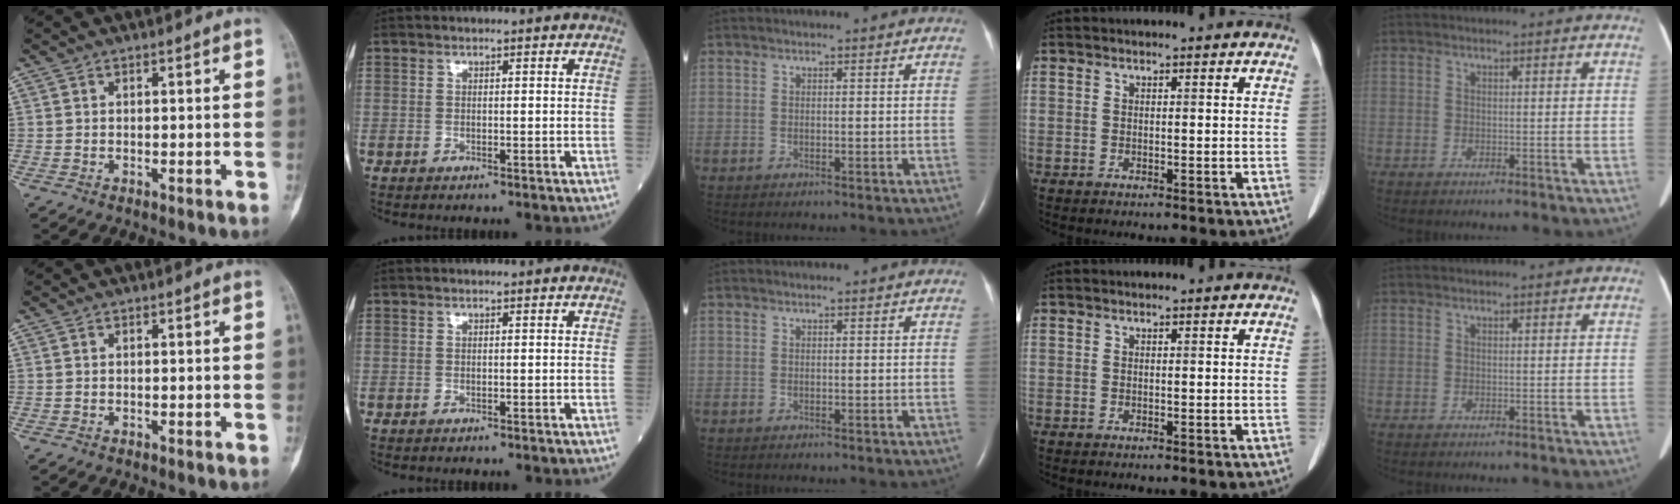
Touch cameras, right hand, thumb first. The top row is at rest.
{}